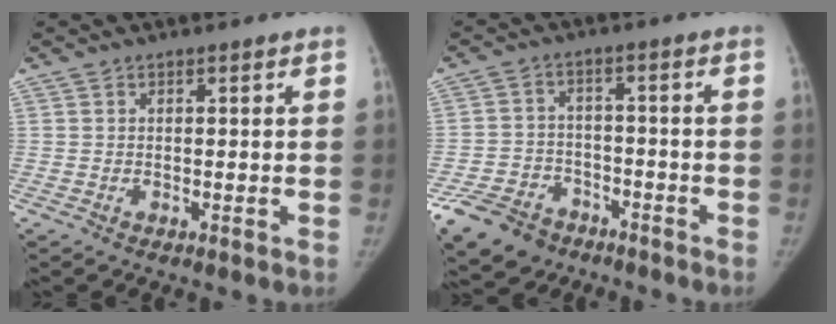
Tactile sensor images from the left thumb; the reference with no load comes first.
{"total": 10.8, "force": [-7.4, 7.1, 3.2], "torque": [-0.058, 0.036, -0.125]}